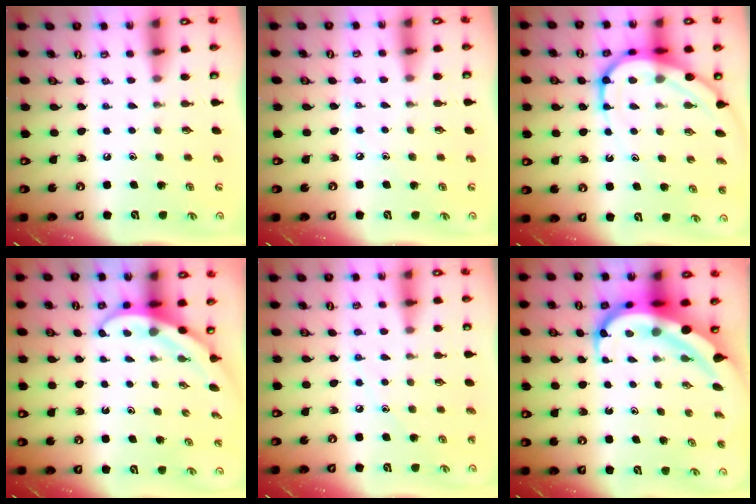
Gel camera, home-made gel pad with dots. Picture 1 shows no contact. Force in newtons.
{"total": 2.3, "press": 2.3, "slide": 0.3}
{"total": 12.3, "press": 12.2, "slide": 1.2}
{"total": 3.5, "press": 3.5, "slide": 0.1}
{"total": 6.4, "press": 6.3, "slide": 0.7}
{"total": 12.5, "press": 12.4, "slide": 1.3}